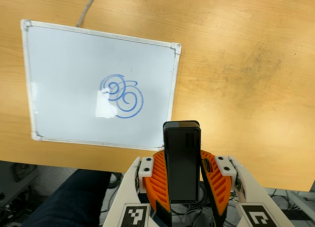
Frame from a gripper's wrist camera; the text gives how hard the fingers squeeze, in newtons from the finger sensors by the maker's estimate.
{"total": 6.6, "left": 6.1, "right": 7.1}